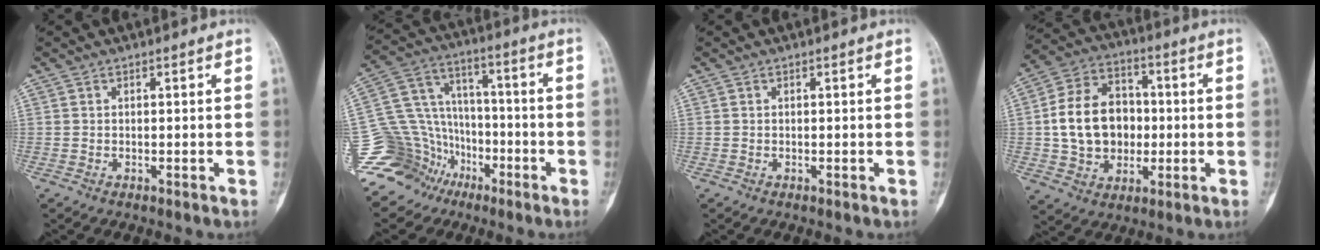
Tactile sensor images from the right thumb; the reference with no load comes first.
{"total": 18.0, "force": [-10.2, 13.7, 5.8], "torque": [-0.106, 0.087, -0.177]}
{"total": 0.0}
{"total": 15.2, "force": [-0.2, 11.8, 9.6], "torque": [-0.140, 0.025, -0.001]}